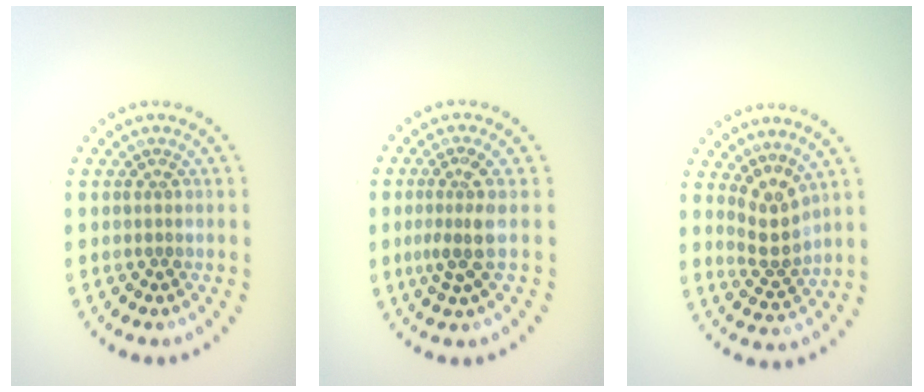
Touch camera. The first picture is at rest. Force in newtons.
{"total": 2.8, "press": 2.0, "slide": 1.9}
{"total": 2.8, "press": 2.1, "slide": 1.8}